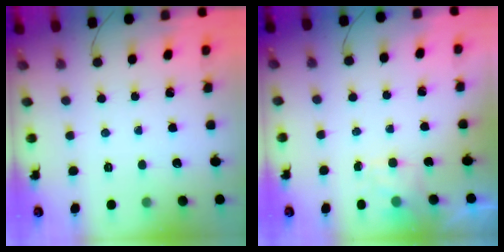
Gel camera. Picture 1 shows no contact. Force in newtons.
{"total": 2.2, "press": 1.8, "slide": 1.3}